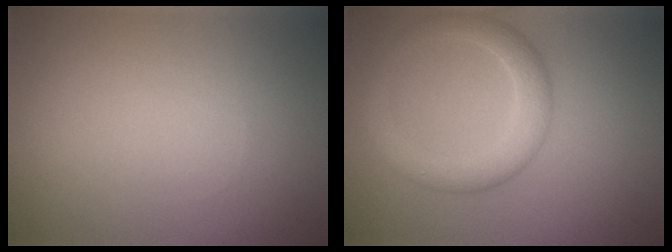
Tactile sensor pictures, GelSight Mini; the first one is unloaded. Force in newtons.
{"total": 4.2, "press": 4.1, "slide": 0.3}